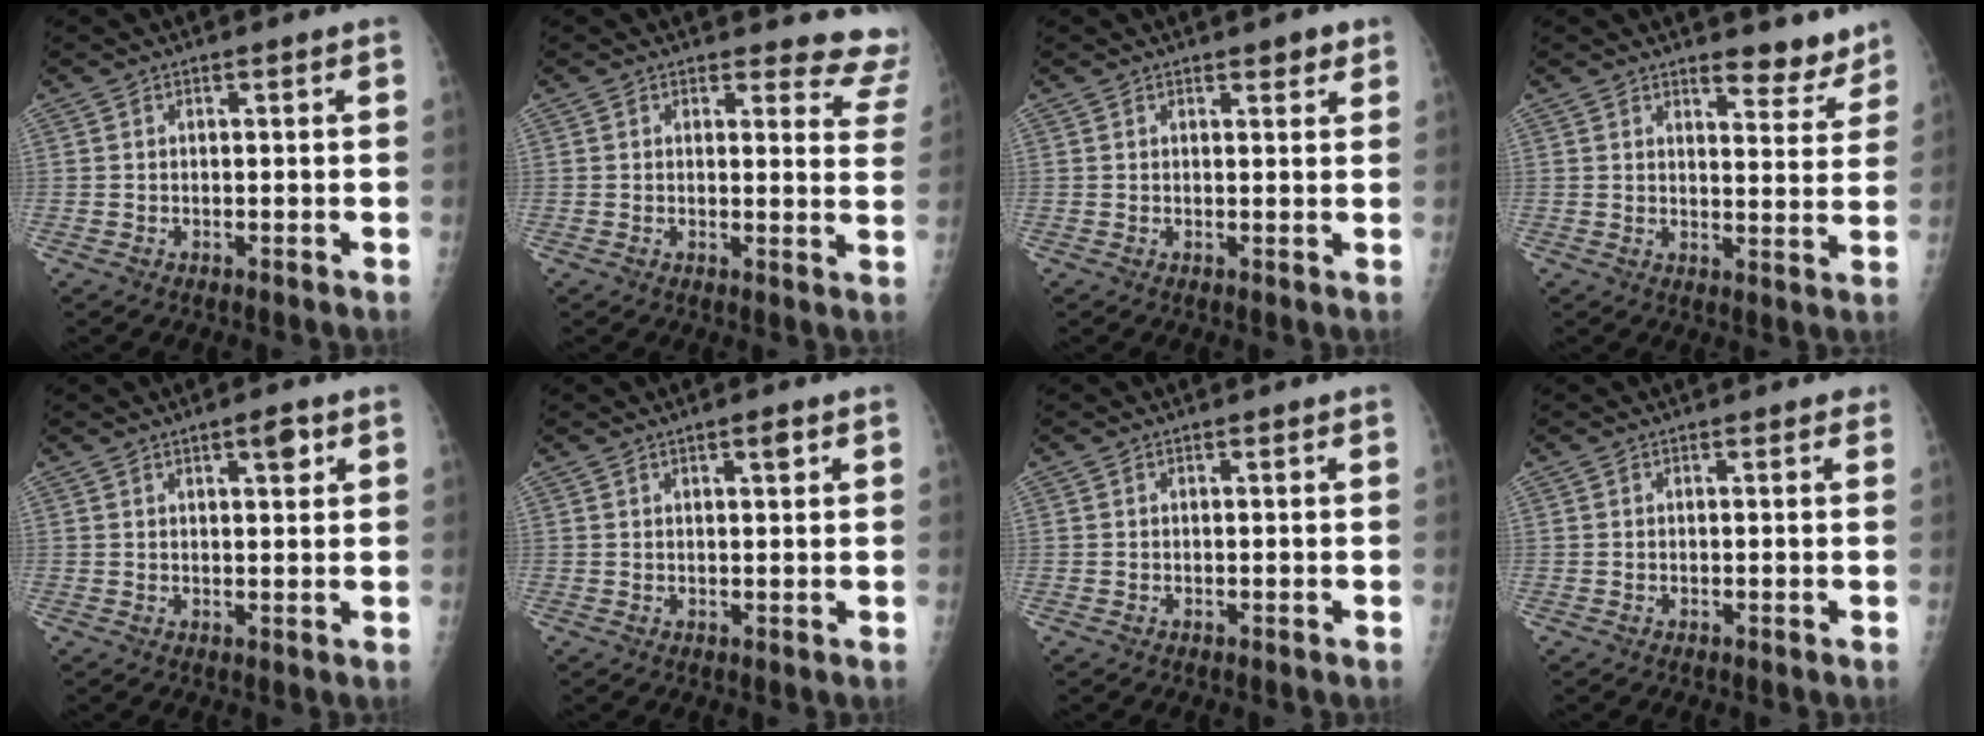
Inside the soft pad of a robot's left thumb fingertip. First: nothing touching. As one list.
[{"total": 8.7, "force": [8.4, 2.1, -0.6], "torque": [0.057, -0.085, 0.053]}, {"total": 2.2, "force": [1.6, 0.9, 1.2], "torque": [-0.005, -0.007, 0.017]}, {"total": 6.7, "force": [5.8, 2.6, 2.4], "torque": [0.002, -0.044, 0.070]}, {"total": 3.6, "force": [1.9, 1.2, 2.8], "torque": [-0.031, -0.007, 0.026]}, {"total": 2.1, "force": [1.2, 0.6, 1.7], "torque": [-0.021, -0.004, 0.016]}, {"total": 0.0}, {"total": 0.6, "force": [0.4, 0.4, 0.2], "torque": [0.002, -0.001, -0.001]}]